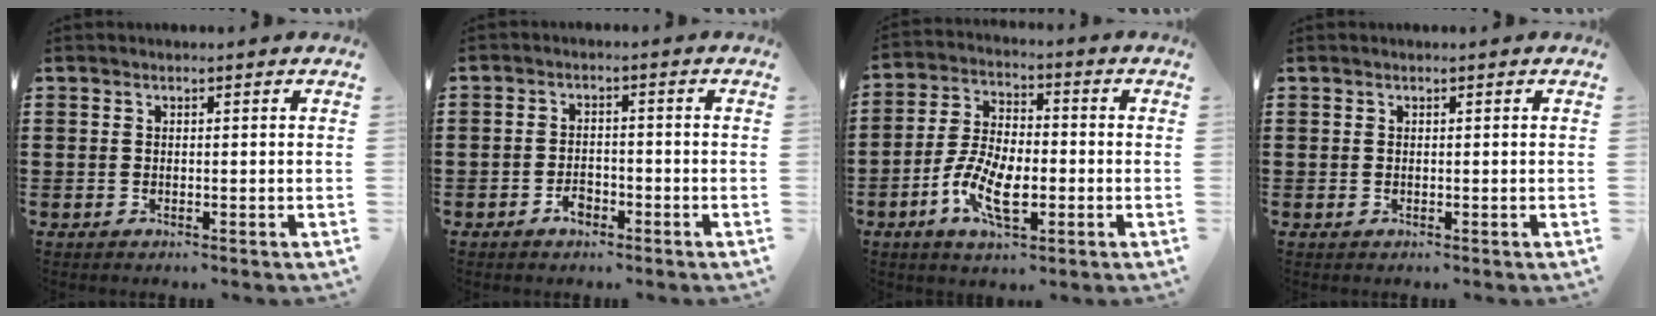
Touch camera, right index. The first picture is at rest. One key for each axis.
{"total": 2.4, "fx": -1.8, "fy": 1.3, "fz": 1.0, "tx": -0.020, "ty": 0.002, "tz": -0.036}
{"total": 8.8, "fx": -3.2, "fy": 4.1, "fz": 7.1, "tx": -0.165, "ty": -0.006, "tz": -0.064}
{"total": 0.0}